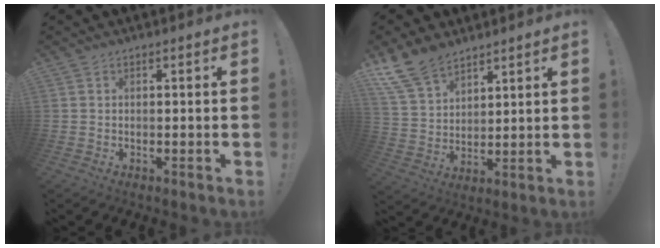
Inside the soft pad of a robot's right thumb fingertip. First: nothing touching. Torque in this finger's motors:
{"motor_torque": [-0.28, 1.94, 0.79, 0.68, 0.05]}